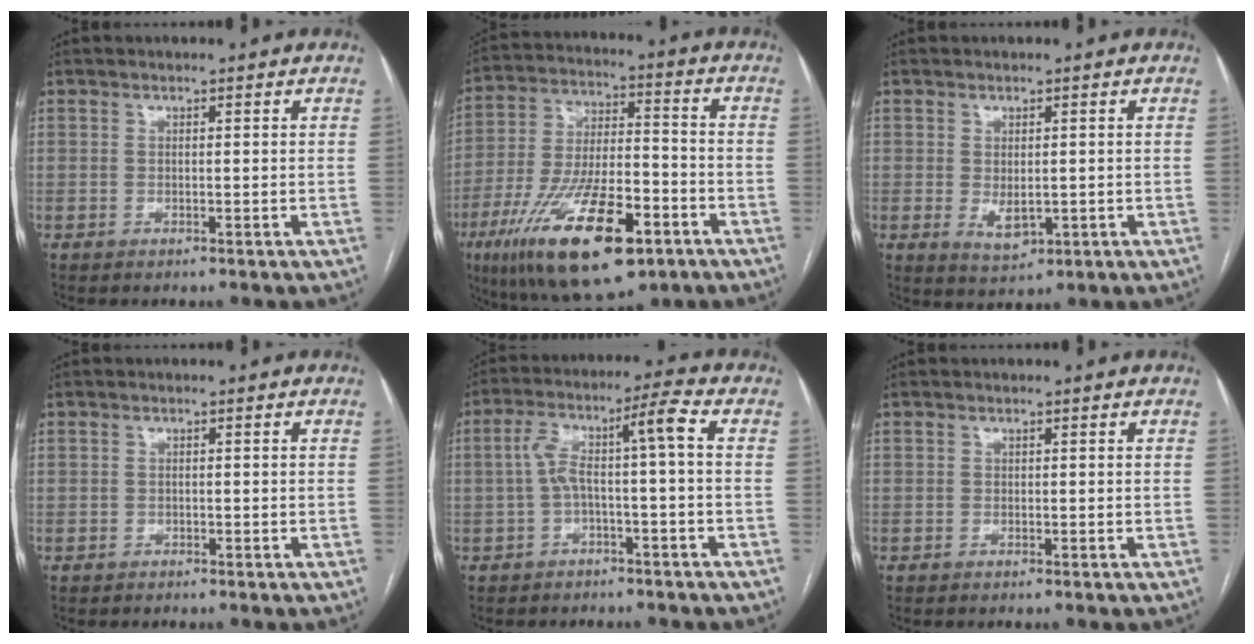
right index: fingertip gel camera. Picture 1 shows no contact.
{"total": 20.5, "force": [-10.6, 6.6, 16.2], "torque": [-0.312, -0.016, -0.176]}
{"total": 3.7, "force": [-0.5, 2.0, 3.1], "torque": [-0.054, -0.010, 0.004]}
{"total": 0.8, "force": [-0.5, 0.6, -0.3], "torque": [-0.001, 0.006, -0.010]}
{"total": 7.7, "force": [-0.5, 0.2, 7.7], "torque": [-0.144, 0.044, -0.007]}
{"total": 0.0}